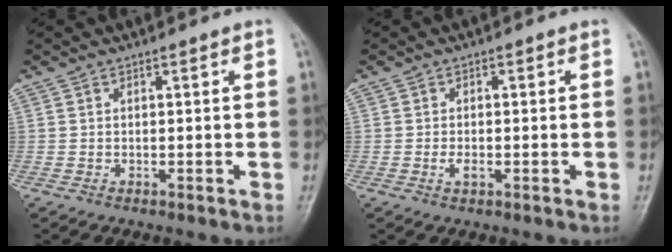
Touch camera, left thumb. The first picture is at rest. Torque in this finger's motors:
{"motor_torque": [0.36, 0.11, 0.49, 0.16, 0.00]}